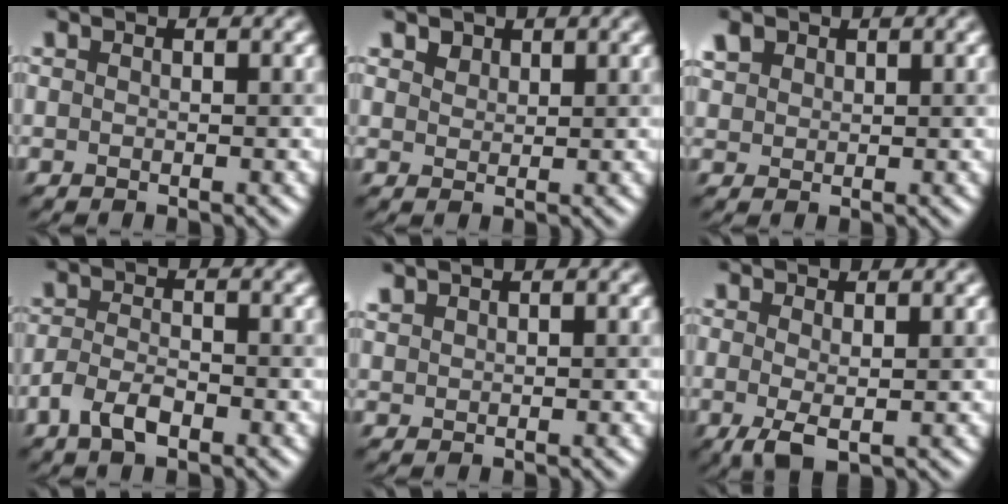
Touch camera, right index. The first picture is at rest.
{"total": 1.7, "force": [1.5, 0.9, -0.1], "torque": [0.004, 0.002, 0.027]}
{"total": 1.9, "force": [1.5, 1.2, 0.1], "torque": [-0.003, 0.012, 0.029]}
{"total": 2.4, "force": [-1.3, 1.2, 1.6], "torque": [-0.033, 0.009, -0.031]}
{"total": 1.4, "force": [1.3, 0.1, -0.3], "torque": [0.008, 0.008, 0.032]}
{"total": 2.2, "force": [0.0, 0.8, 2.1], "torque": [-0.043, -0.003, 0.000]}